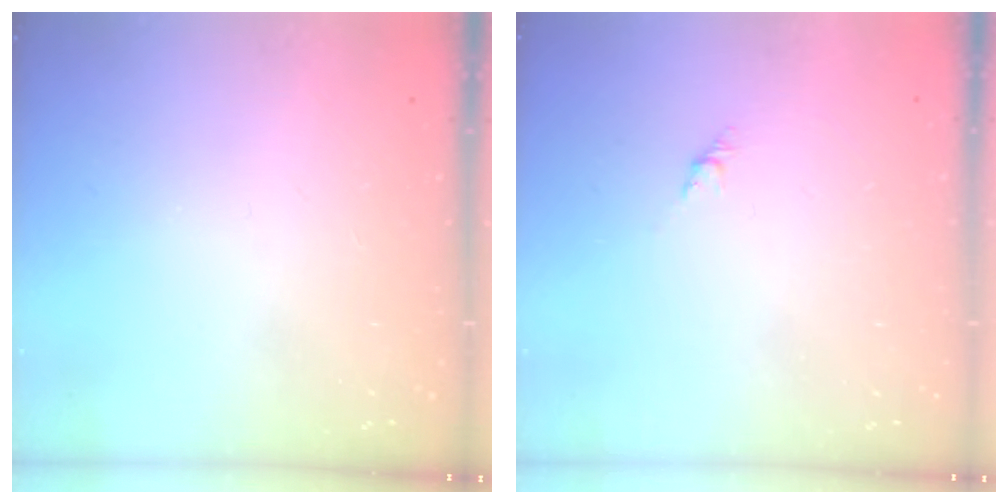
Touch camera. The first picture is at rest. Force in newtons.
{"total": 2.7, "press": 2.6, "slide": 0.7}